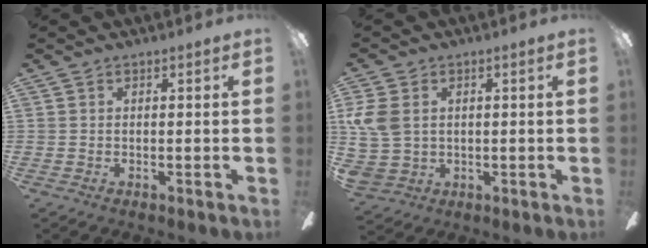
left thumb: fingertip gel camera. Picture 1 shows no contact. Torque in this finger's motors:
{"motor_torque": [1.46, 1.92, 1.45, -0.13, 0.35]}